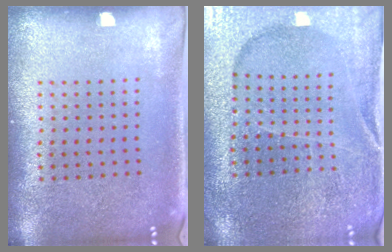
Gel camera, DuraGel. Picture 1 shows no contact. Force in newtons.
{"total": 3.0, "press": 3.0, "slide": 0.4}